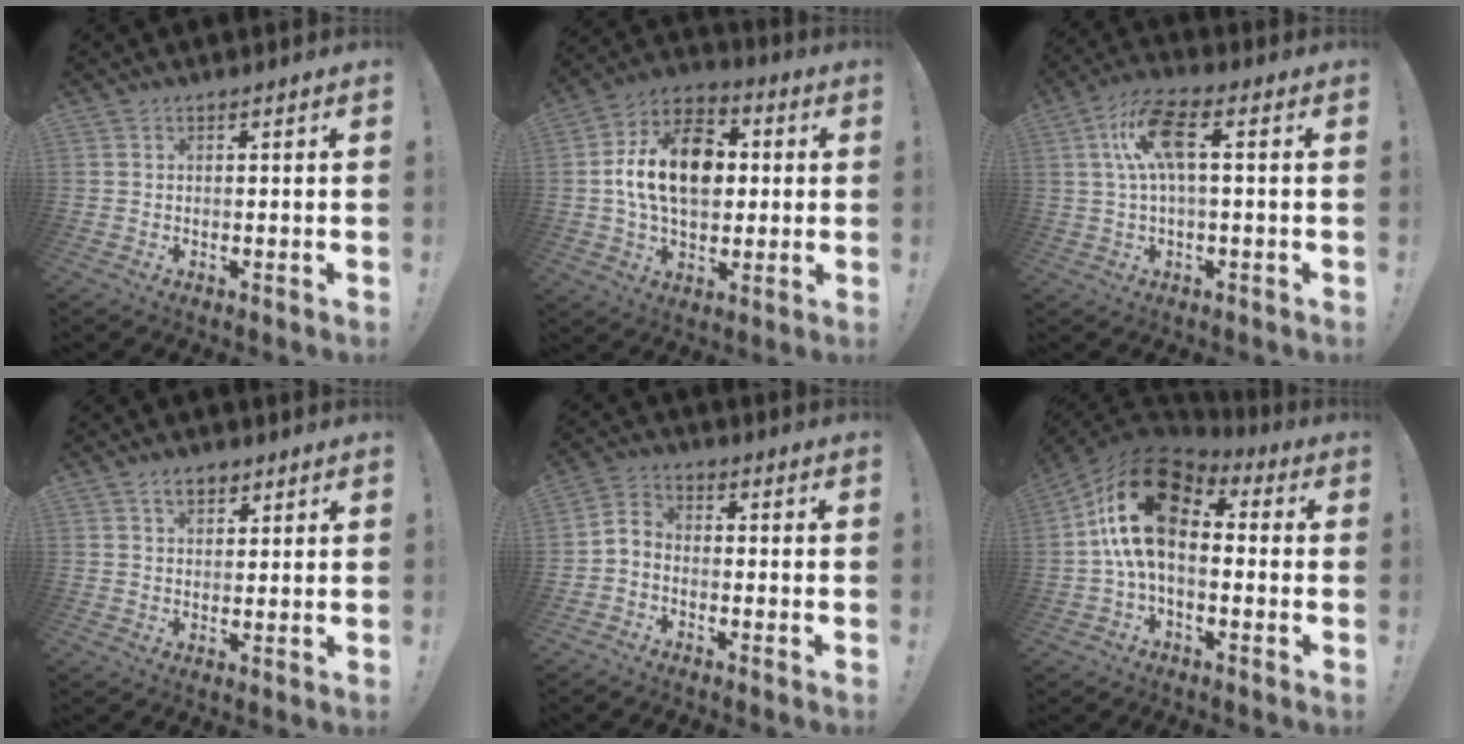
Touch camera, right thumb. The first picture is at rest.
{"total": 18.4, "force": [1.8, 12.6, 13.3], "torque": [-0.214, 0.009, 0.034]}
{"total": 11.7, "force": [1.9, 4.1, 10.8], "torque": [-0.209, 0.012, 0.036]}
{"total": 4.5, "force": [2.6, 2.8, 2.3], "torque": [-0.030, -0.005, 0.045]}
{"total": 3.7, "force": [-2.9, 1.9, 1.3], "torque": [-0.030, 0.006, -0.056]}
{"total": 19.2, "force": [3.1, 11.1, 15.3], "torque": [-0.283, 0.006, 0.056]}